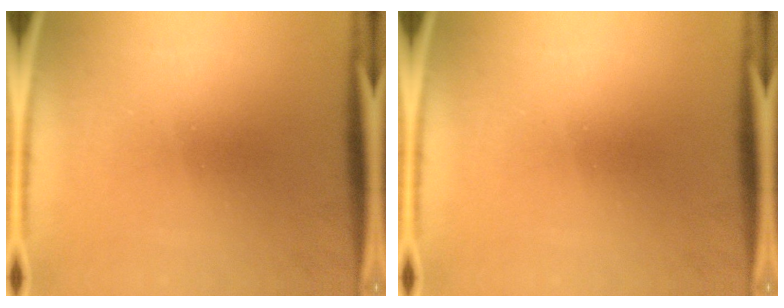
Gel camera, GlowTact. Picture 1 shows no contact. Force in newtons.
{"total": 0.0}